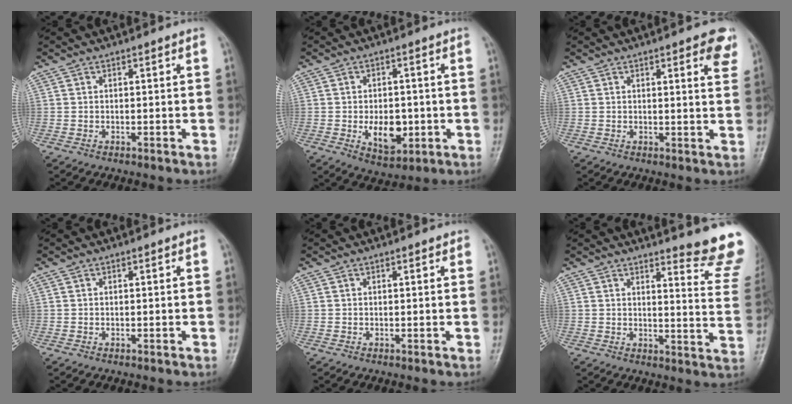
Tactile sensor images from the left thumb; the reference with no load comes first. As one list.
[{"total": 8.1, "force": [-1.5, 5.2, 6.1], "torque": [-0.070, -0.004, -0.011]}, {"total": 5.5, "force": [3.0, 1.6, 4.4], "torque": [-0.034, -0.011, 0.028]}, {"total": 0.0}, {"total": 0.8, "force": [0.6, 0.2, 0.5], "torque": [-0.006, 0.001, 0.004]}, {"total": 13.7, "force": [12.3, 1.3, 5.9], "torque": [-0.049, -0.133, 0.127]}]